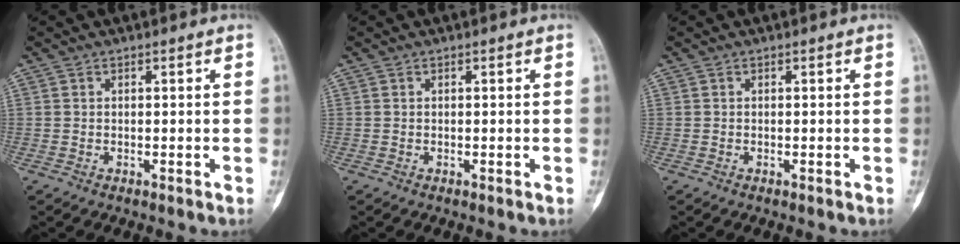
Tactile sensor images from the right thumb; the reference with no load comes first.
{"total": 0.0}
{"total": 0.0}